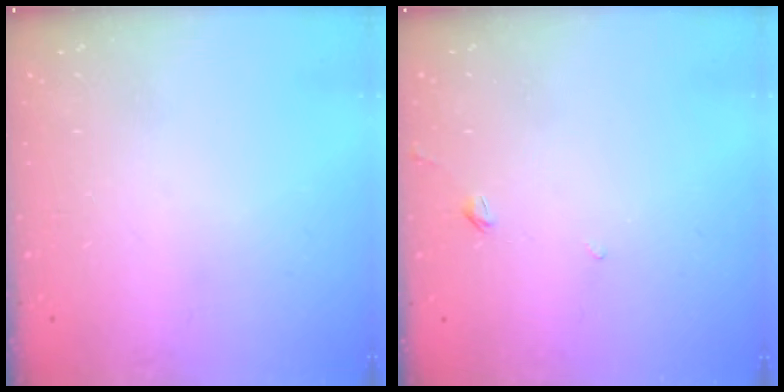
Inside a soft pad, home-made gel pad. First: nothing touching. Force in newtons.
{"total": 2.0, "press": 1.9, "slide": 0.5}